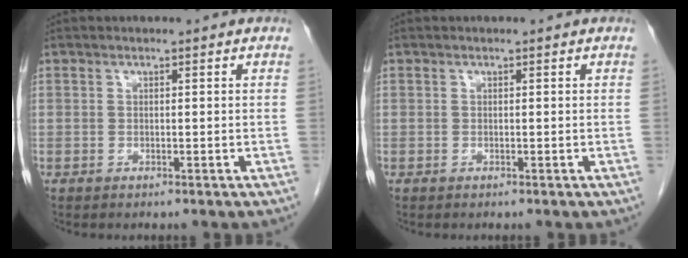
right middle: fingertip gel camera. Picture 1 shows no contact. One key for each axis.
{"total": 0.0}